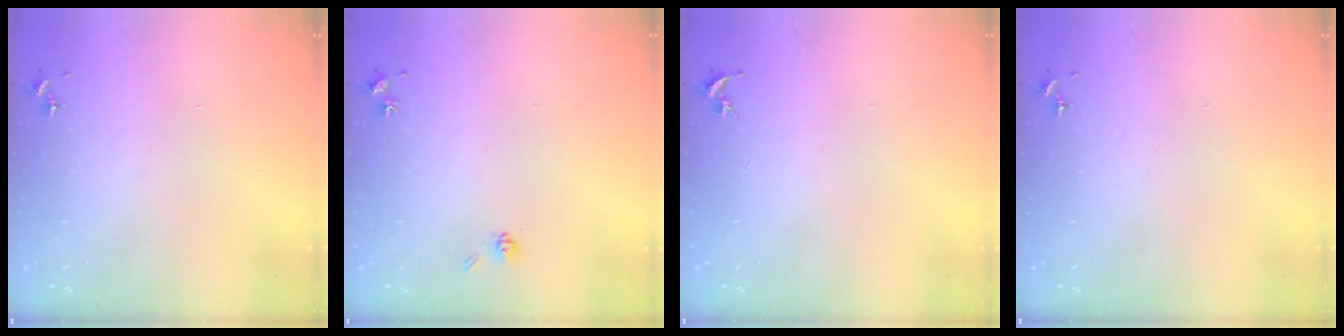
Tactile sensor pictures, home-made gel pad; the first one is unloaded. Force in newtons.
{"total": 4.0, "press": 3.8, "slide": 1.4}
{"total": 0.0}
{"total": 0.0}